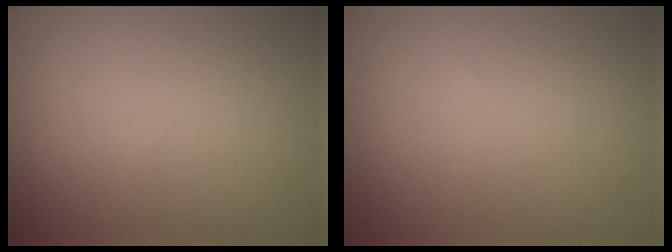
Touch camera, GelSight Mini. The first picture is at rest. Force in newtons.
{"total": 0.0}